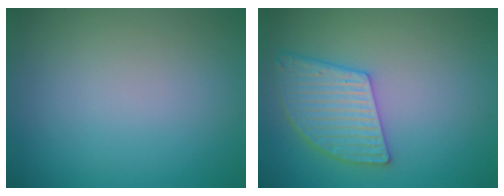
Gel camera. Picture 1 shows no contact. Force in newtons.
{"total": 4.8, "press": 4.3, "slide": 2.1}